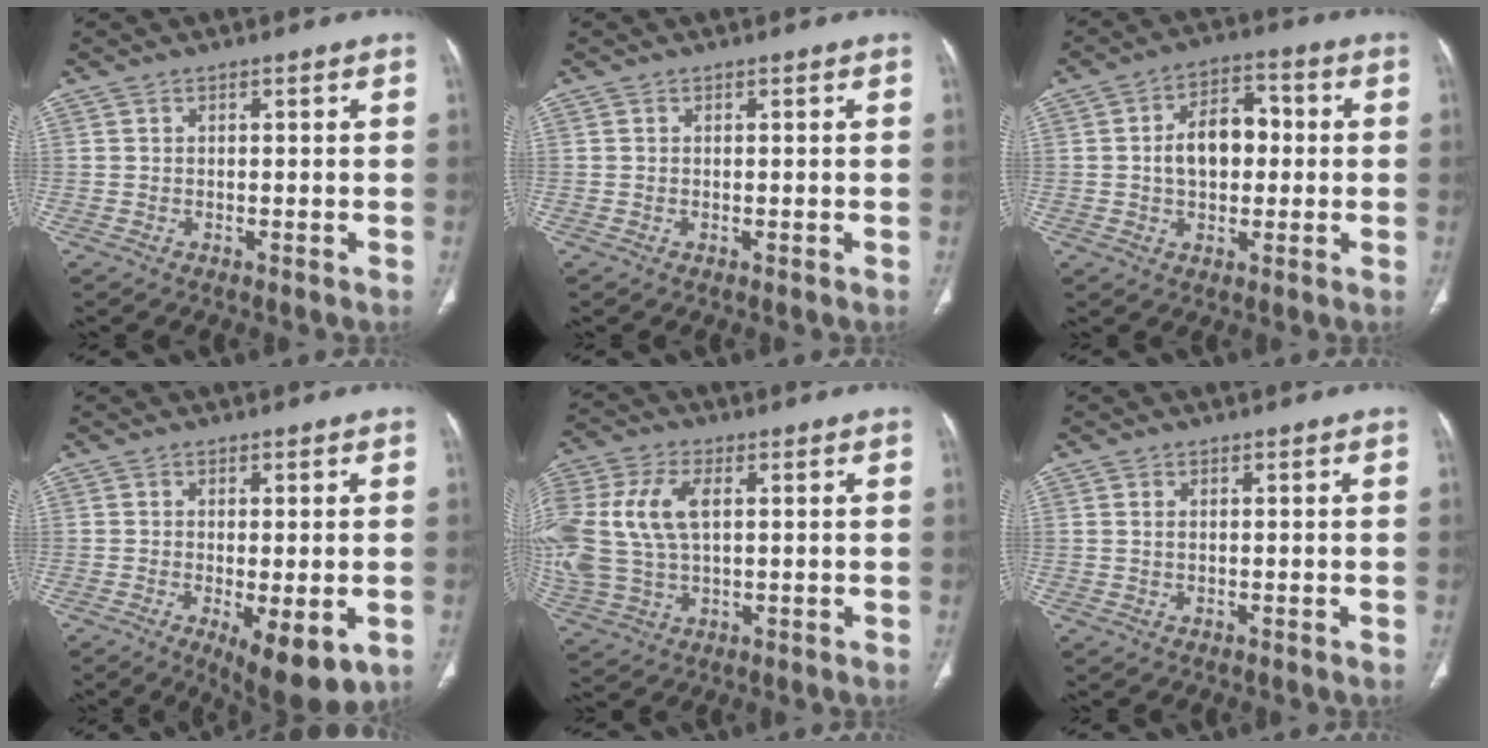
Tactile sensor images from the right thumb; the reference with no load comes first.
{"total": 0.0}
{"total": 10.1, "force": [0.2, 6.7, 7.5], "torque": [-0.098, 0.026, -0.002]}
{"total": 9.8, "force": [-3.4, 3.5, 8.6], "torque": [-0.122, -0.017, -0.043]}
{"total": 19.9, "force": [3.3, 12.3, 15.4], "torque": [-0.394, 0.013, 0.067]}
{"total": 0.8, "force": [0.2, 0.4, 0.7], "torque": [-0.018, 0.001, 0.007]}